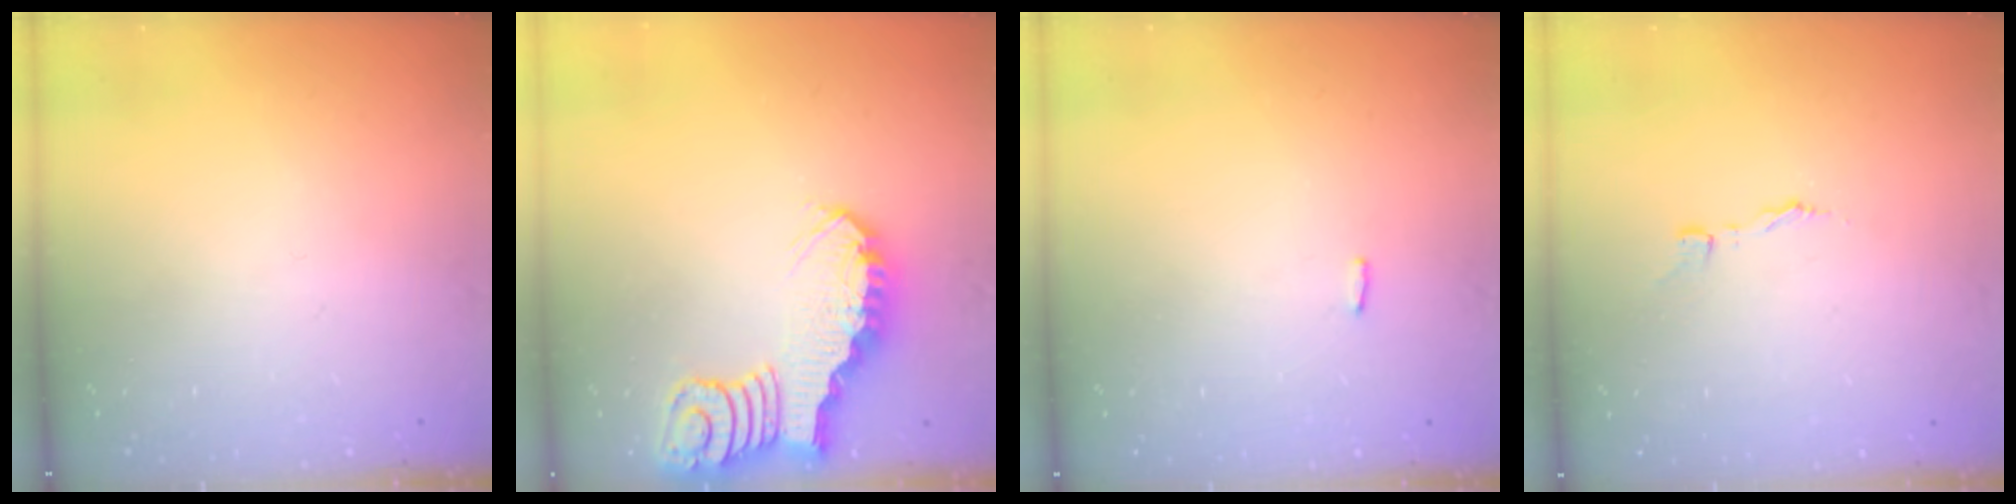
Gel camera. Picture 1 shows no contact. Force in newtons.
{"total": 2.9, "press": 2.9, "slide": 0.4}
{"total": 2.2, "press": 2.1, "slide": 0.4}
{"total": 1.7, "press": 1.7, "slide": 0.1}